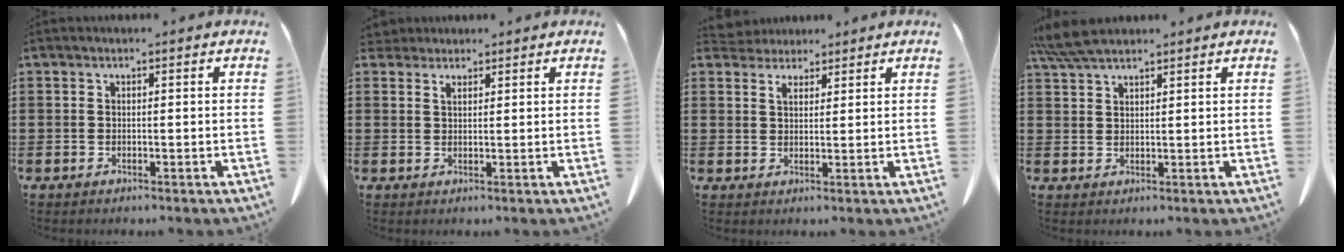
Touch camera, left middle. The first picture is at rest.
{"total": 1.9, "force": [1.7, 0.7, 0.7], "torque": [-0.018, 0.003, 0.034]}
{"total": 2.5, "force": [2.2, 1.1, 0.6], "torque": [-0.011, -0.002, 0.041]}
{"total": 5.2, "force": [4.2, 1.0, 3.0], "torque": [-0.068, -0.004, 0.081]}